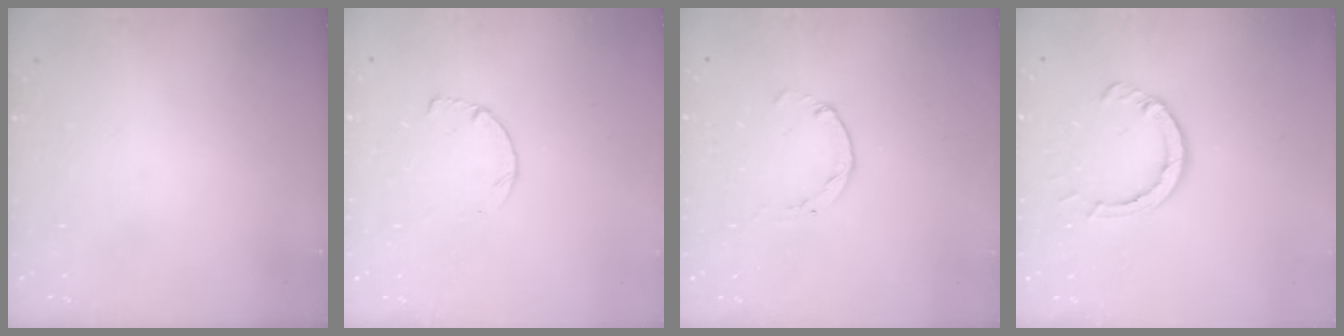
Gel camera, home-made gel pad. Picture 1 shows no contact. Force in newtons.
{"total": 2.5, "press": 2.5, "slide": 0.3}
{"total": 0.0}
{"total": 5.7, "press": 5.6, "slide": 0.7}